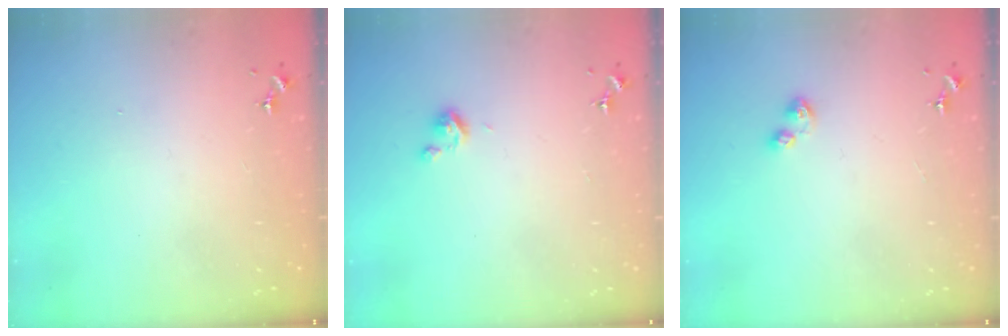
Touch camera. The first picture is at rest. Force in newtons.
{"total": 3.8, "press": 3.8, "slide": 0.3}
{"total": 4.8, "press": 4.8, "slide": 0.7}